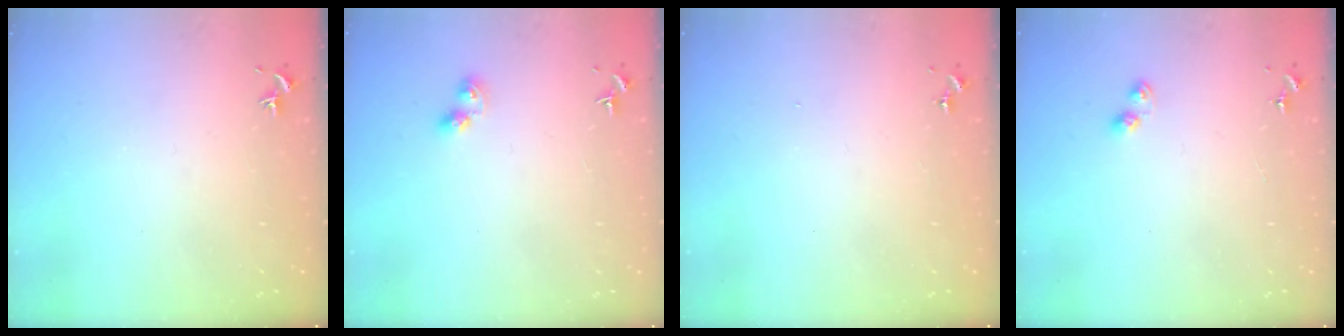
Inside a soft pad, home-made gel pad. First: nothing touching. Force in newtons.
{"total": 4.4, "press": 4.4, "slide": 0.3}
{"total": 0.0}
{"total": 3.0, "press": 3.0, "slide": 0.3}